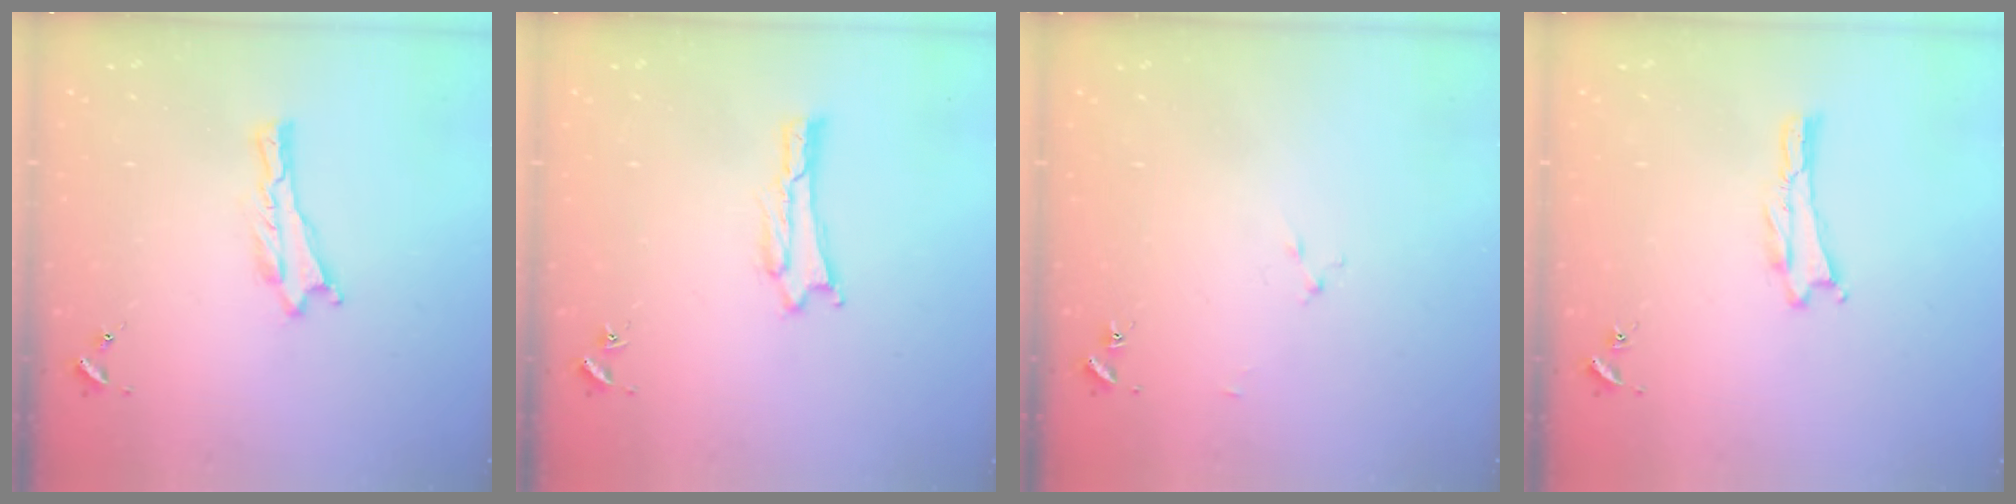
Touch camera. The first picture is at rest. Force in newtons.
{"total": 1.7, "press": 1.7, "slide": 0.1}
{"total": 1.6, "press": 1.6, "slide": 0.2}
{"total": 0.0}